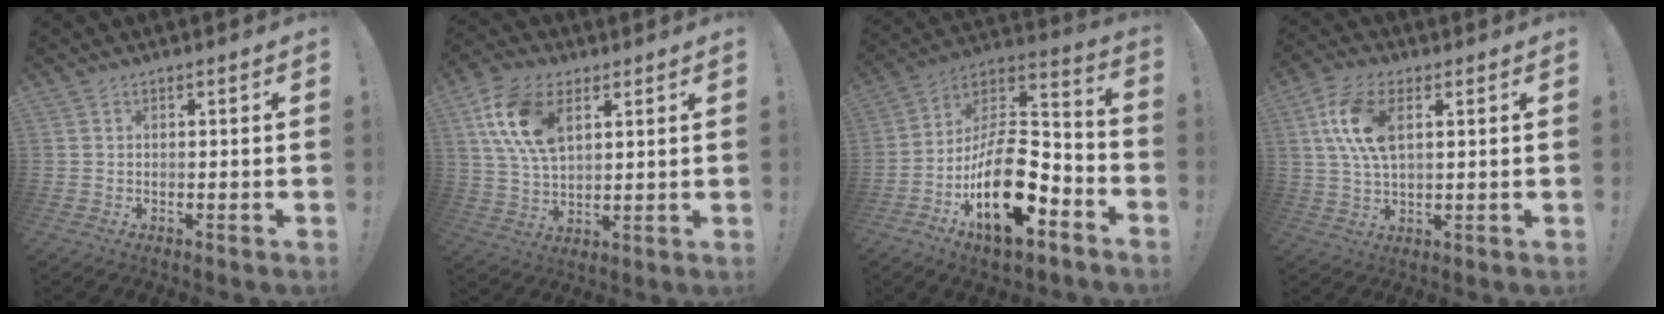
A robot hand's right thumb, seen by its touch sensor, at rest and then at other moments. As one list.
[{"total": 15.3, "force": [6.3, 9.1, 10.6], "torque": [-0.210, -0.008, 0.118]}, {"total": 22.9, "force": [-8.4, 11.6, 17.9], "torque": [-0.304, 0.047, -0.128]}, {"total": 11.6, "force": [3.3, 6.3, 9.1], "torque": [-0.194, 0.001, 0.060]}]